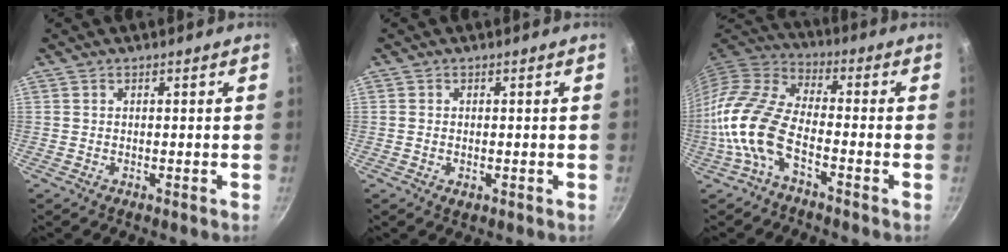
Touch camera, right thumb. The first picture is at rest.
{"total": 1.4, "force": [-0.3, 0.9, 1.0], "torque": [-0.018, -0.002, -0.005]}
{"total": 12.6, "force": [-4.7, 5.9, 10.1], "torque": [-0.203, 0.039, -0.112]}